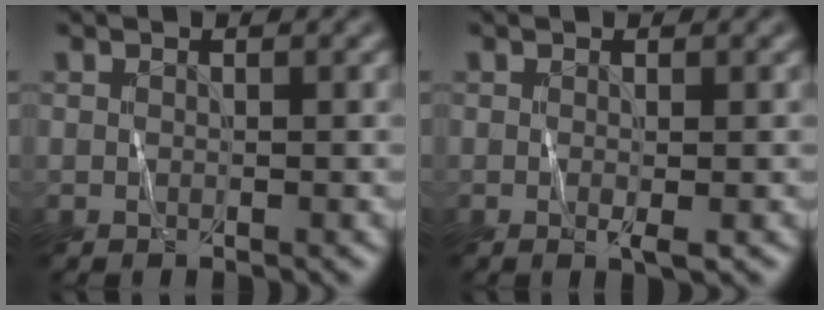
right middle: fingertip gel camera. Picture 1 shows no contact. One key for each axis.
{"total": 1.1, "fx": 0.1, "fy": 0.1, "fz": 1.1, "tx": -0.019, "ty": -0.006, "tz": 0.000}